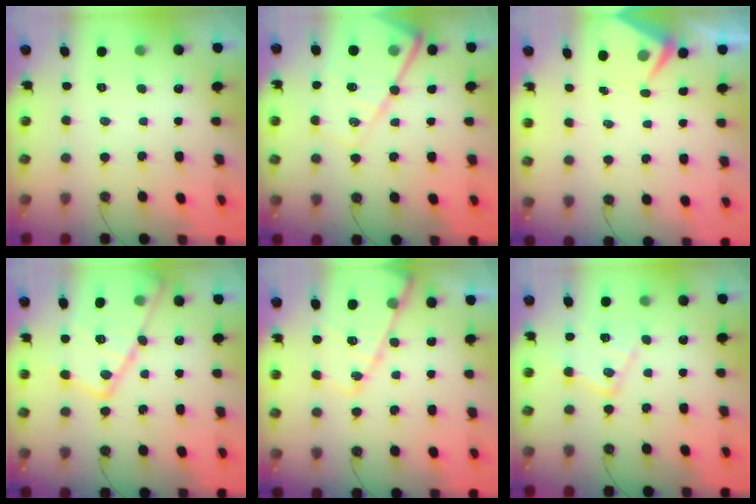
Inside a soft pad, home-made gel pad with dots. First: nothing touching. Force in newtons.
{"total": 16.7, "press": 16.6, "slide": 2.1}
{"total": 3.9, "press": 3.9, "slide": 0.5}
{"total": 21.8, "press": 21.7, "slide": 2.1}
{"total": 14.3, "press": 14.2, "slide": 1.4}
{"total": 13.5, "press": 13.5, "slide": 1.1}